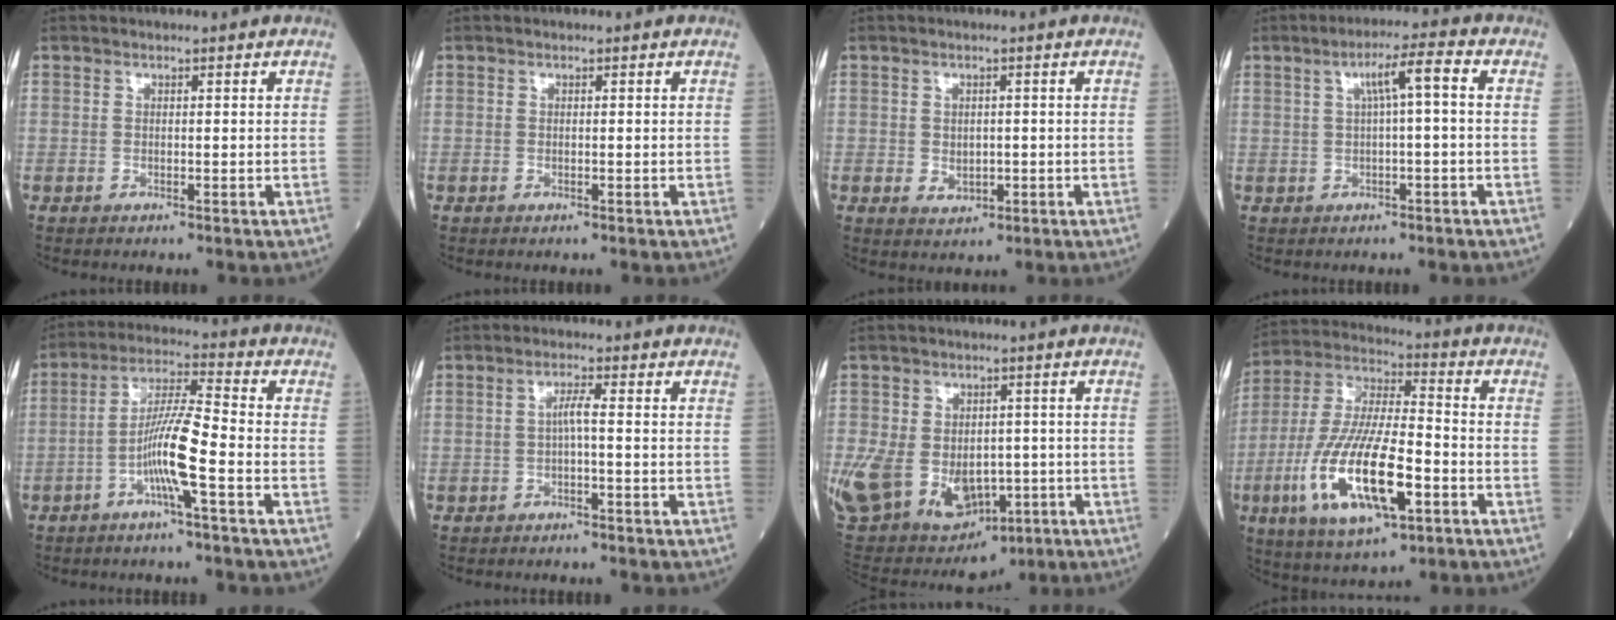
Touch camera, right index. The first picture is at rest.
{"total": 0.0}
{"total": 2.6, "force": [-0.3, 2.0, 1.7], "torque": [-0.024, -0.002, 0.003]}
{"total": 5.1, "force": [0.8, 0.1, 5.0], "torque": [-0.085, 0.014, 0.014]}
{"total": 8.5, "force": [-3.1, -0.1, 7.9], "torque": [-0.158, 0.010, -0.058]}
{"total": 2.0, "force": [-0.3, 0.0, 2.0], "torque": [-0.040, 0.004, -0.006]}
{"total": 22.7, "force": [-6.0, 16.8, 14.0], "torque": [-0.351, 0.001, -0.072]}
{"total": 18.4, "force": [-6.0, 5.1, 16.7], "torque": [-0.352, -0.015, -0.101]}